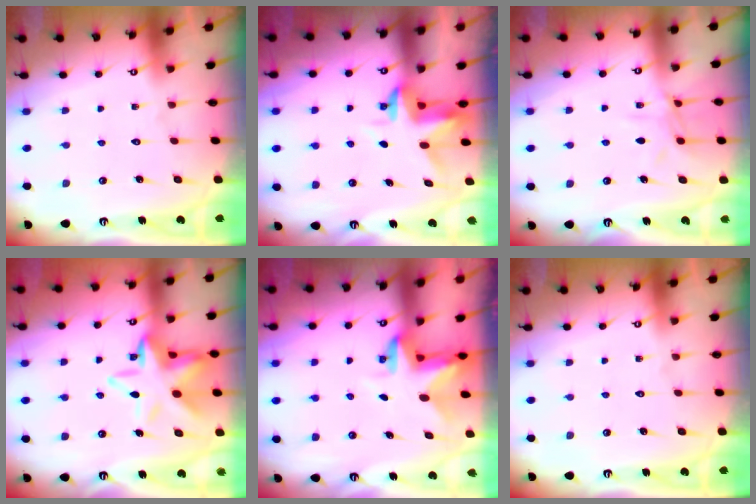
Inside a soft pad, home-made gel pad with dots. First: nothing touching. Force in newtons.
{"total": 3.3, "press": 3.3, "slide": 0.4}
{"total": 7.5, "press": 7.5, "slide": 0.6}
{"total": 13.4, "press": 13.2, "slide": 2.6}
{"total": 3.0, "press": 3.0, "slide": 0.4}
{"total": 0.0}